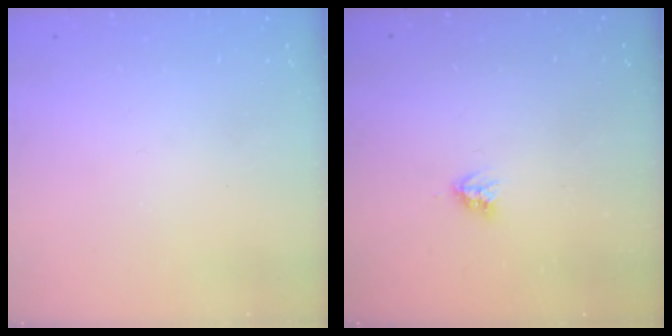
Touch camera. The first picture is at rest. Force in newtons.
{"total": 3.6, "press": 3.6, "slide": 0.1}